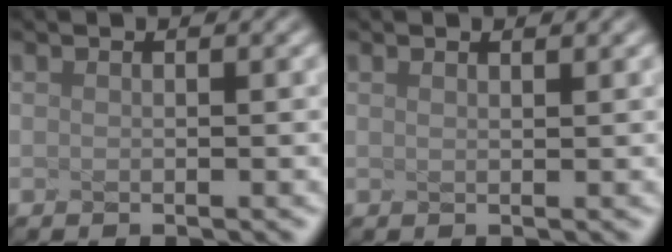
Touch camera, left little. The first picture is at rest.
{"total": 1.0, "force": [0.7, 0.3, 0.6], "torque": [-0.001, 0.014, 0.001]}